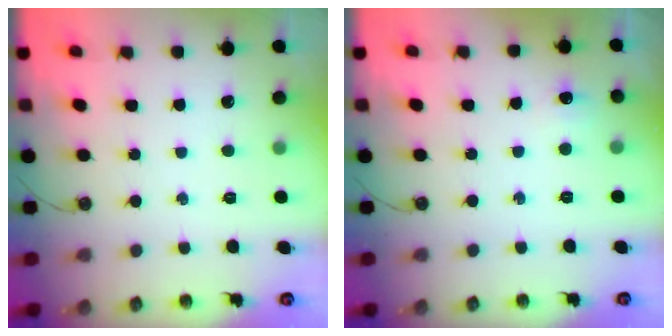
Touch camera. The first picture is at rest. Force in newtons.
{"total": 5.4, "press": 5.3, "slide": 0.8}